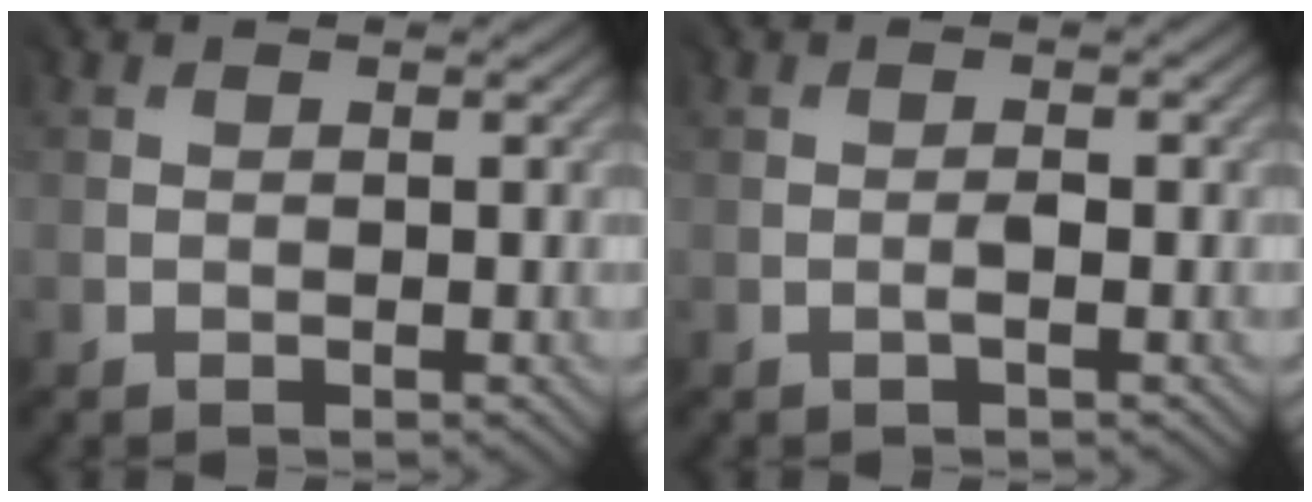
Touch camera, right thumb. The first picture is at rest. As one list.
[{"total": 0.7, "force": [-0.4, -0.6, -0.1], "torque": [0.001, 0.003, -0.008]}]